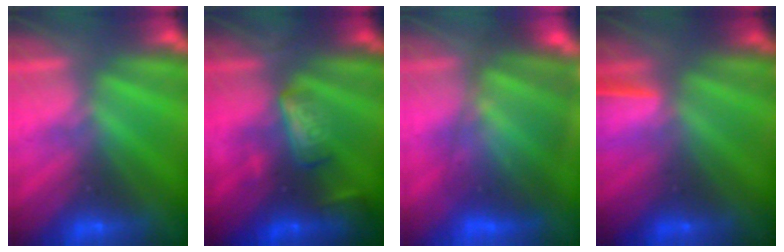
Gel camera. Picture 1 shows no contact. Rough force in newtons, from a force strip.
{"total": 2.7}
{"total": 8.8}
{"total": 1.6}